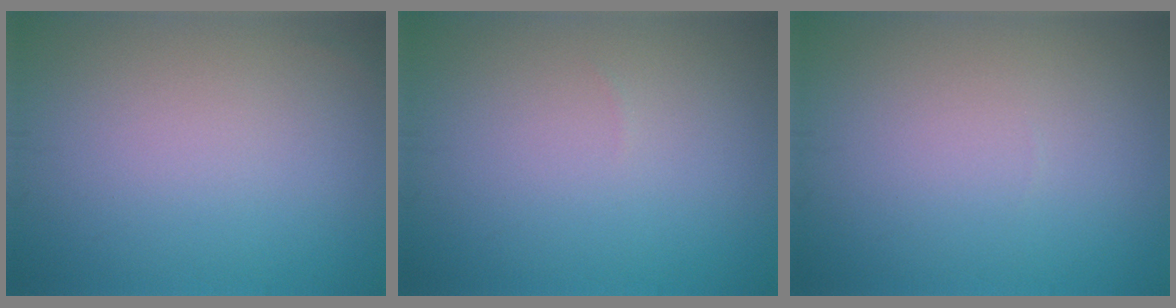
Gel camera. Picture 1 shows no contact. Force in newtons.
{"total": 0.0}
{"total": 0.0}